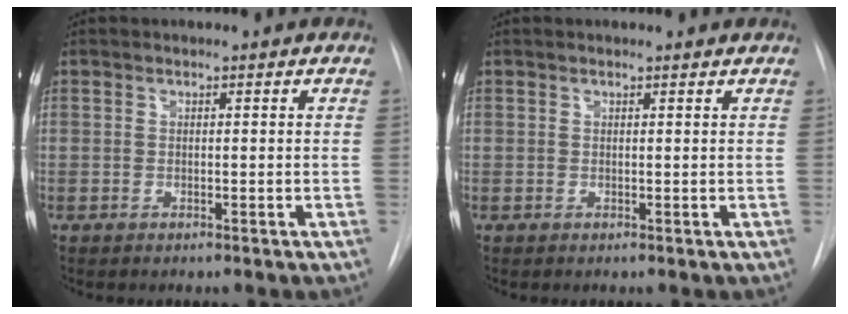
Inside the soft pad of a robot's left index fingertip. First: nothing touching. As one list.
[{"total": 1.0, "force": [1.0, 0.0, 0.1], "torque": [-0.010, 0.000, 0.010]}]